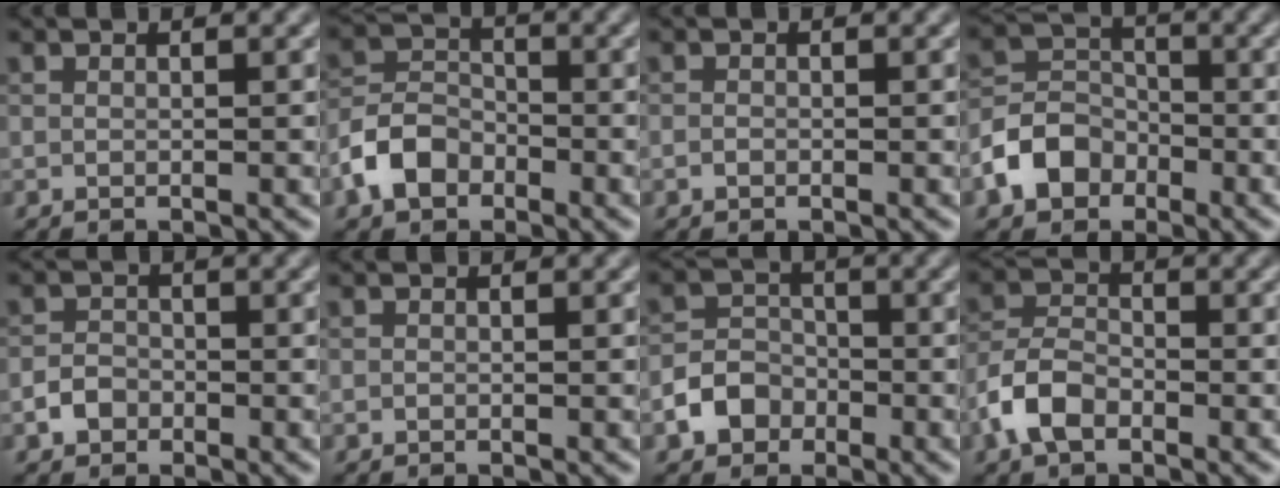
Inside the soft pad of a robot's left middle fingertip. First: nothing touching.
{"total": 4.2, "force": [-2.3, 2.9, 2.0], "torque": [-0.041, 0.005, -0.051]}
{"total": 0.5, "force": [-0.3, 0.4, 0.3], "torque": [-0.004, -0.001, -0.007]}
{"total": 4.5, "force": [-2.3, 3.5, 1.8], "torque": [-0.033, 0.004, -0.052]}
{"total": 1.9, "force": [-1.0, 1.5, 0.7], "torque": [-0.009, 0.004, -0.023]}
{"total": 0.0}
{"total": 3.5, "force": [-1.7, 2.8, 1.3], "torque": [-0.010, 0.004, -0.037]}
{"total": 4.1, "force": [-2.2, 2.4, 2.5], "torque": [-0.050, 0.006, -0.053]}